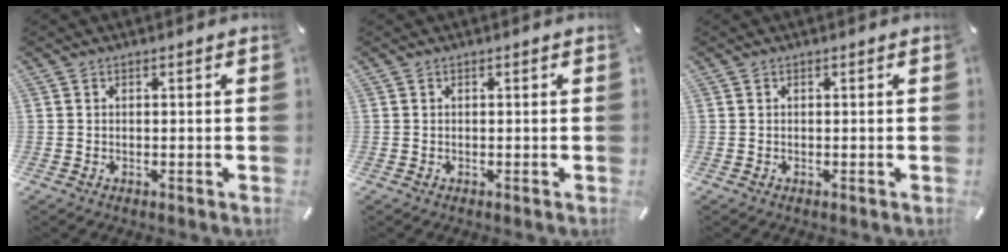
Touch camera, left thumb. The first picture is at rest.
{"total": 0.0}
{"total": 0.0}